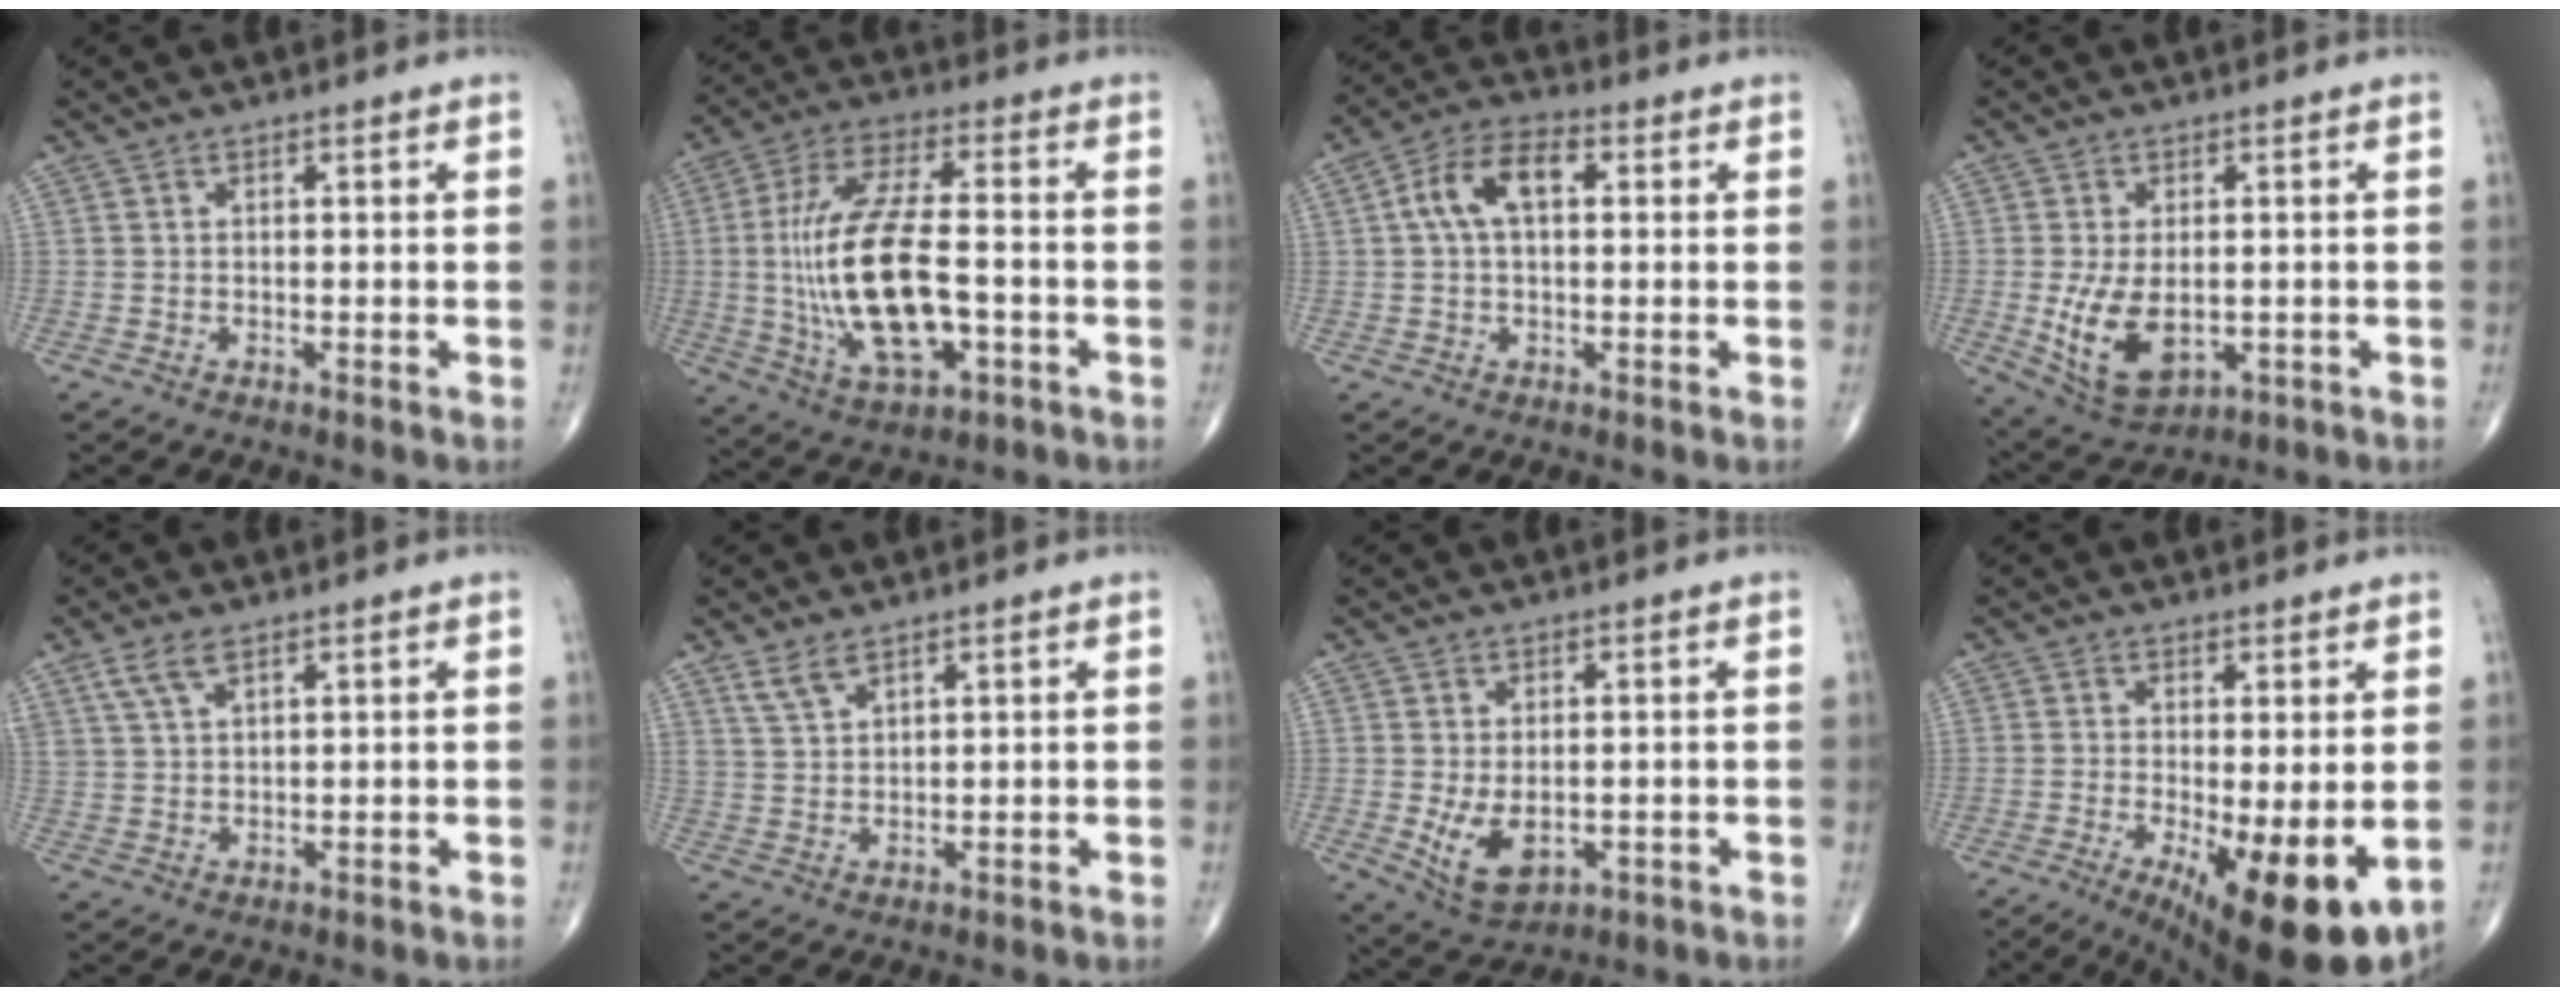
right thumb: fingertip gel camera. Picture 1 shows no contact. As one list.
[{"total": 19.3, "force": [-2.4, 8.2, 17.4], "torque": [-0.347, 0.015, -0.034]}, {"total": 8.7, "force": [1.6, 4.8, 7.1], "torque": [-0.134, 0.027, 0.022]}, {"total": 10.7, "force": [-1.5, 6.2, 8.6], "torque": [-0.150, -0.014, -0.010]}, {"total": 4.5, "force": [2.8, 1.9, 2.9], "torque": [-0.061, -0.003, 0.062]}, {"total": 3.7, "force": [2.8, 1.4, 2.0], "torque": [-0.041, -0.012, 0.063]}, {"total": 7.4, "force": [-1.0, 4.4, 5.9], "torque": [-0.098, -0.016, -0.004]}, {"total": 14.0, "force": [-3.6, 4.3, 12.8], "torque": [-0.171, -0.024, -0.039]}]